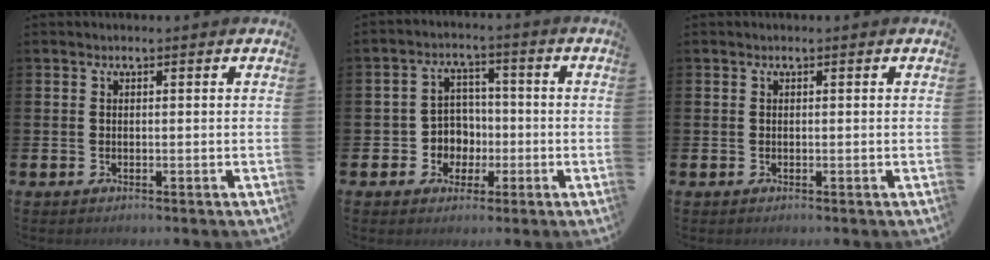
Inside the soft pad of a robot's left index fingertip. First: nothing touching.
{"total": 4.6, "force": [-0.7, 4.5, 0.7], "torque": [-0.029, 0.003, -0.018]}
{"total": 0.0}